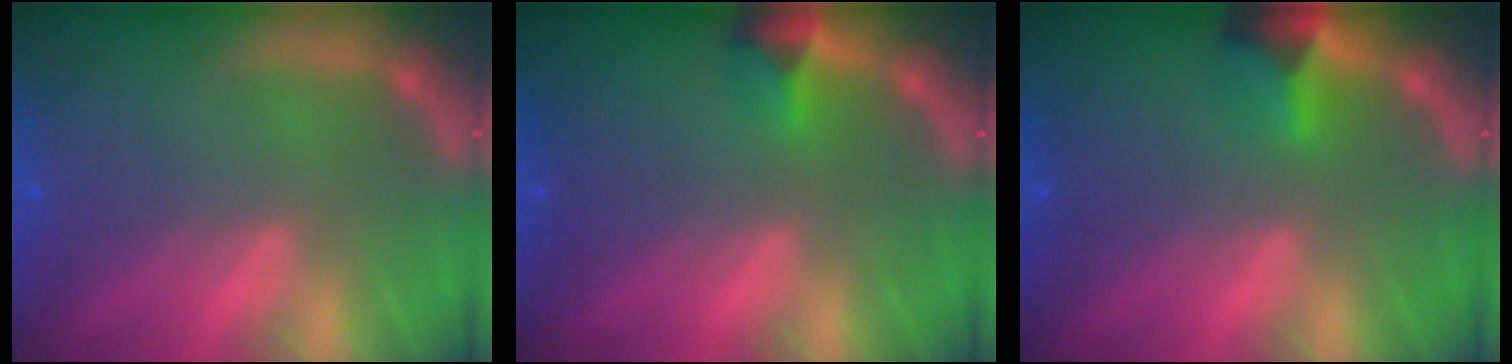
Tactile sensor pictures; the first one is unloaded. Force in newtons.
{"total": 1.9}
{"total": 2.9}